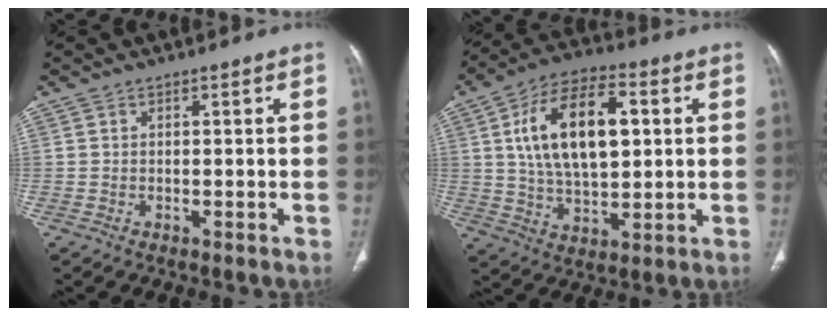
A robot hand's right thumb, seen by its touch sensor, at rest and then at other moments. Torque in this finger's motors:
{"motor_torque": [-0.77, 1.63, 0.91, 0.78, 0.26]}